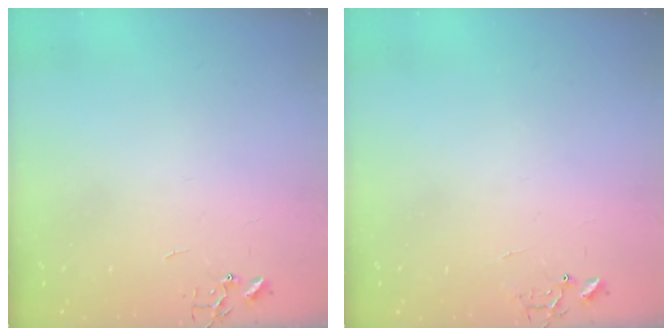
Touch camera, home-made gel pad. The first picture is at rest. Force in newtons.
{"total": 6.4, "press": 6.4, "slide": 0.6}